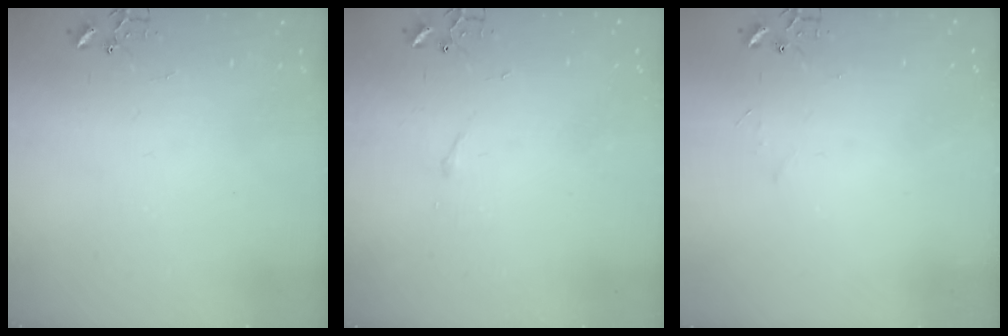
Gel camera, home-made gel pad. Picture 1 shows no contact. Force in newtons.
{"total": 2.9, "press": 2.9, "slide": 0.5}
{"total": 3.5, "press": 3.5, "slide": 0.4}